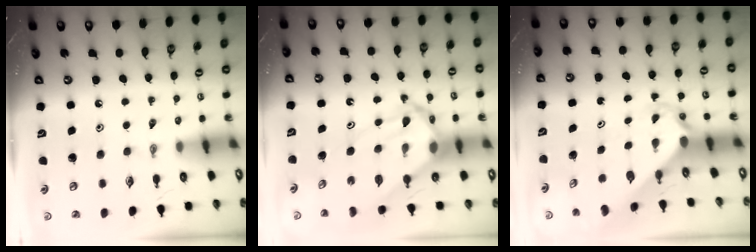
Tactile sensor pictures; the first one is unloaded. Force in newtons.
{"total": 11.0, "press": 10.9, "slide": 0.9}
{"total": 2.3, "press": 2.3, "slide": 0.2}